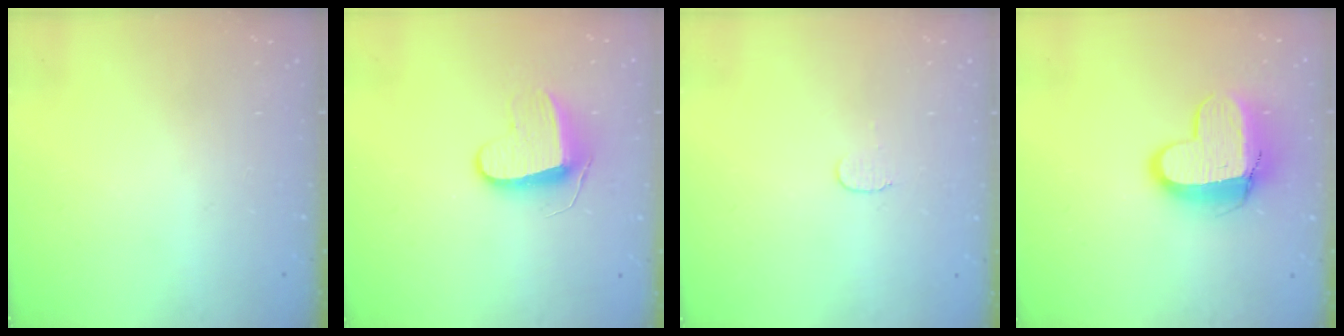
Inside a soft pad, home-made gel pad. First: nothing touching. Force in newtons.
{"total": 9.0, "press": 9.0, "slide": 0.6}
{"total": 3.5, "press": 3.5, "slide": 0.3}
{"total": 12.7, "press": 12.7, "slide": 1.1}